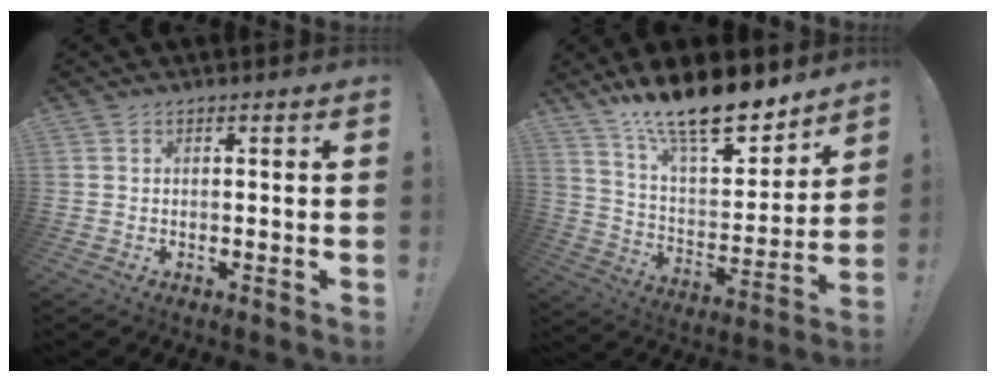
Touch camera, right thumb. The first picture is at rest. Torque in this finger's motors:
{"motor_torque": [1.43, 2.50, 1.49, 1.28, 0.13]}